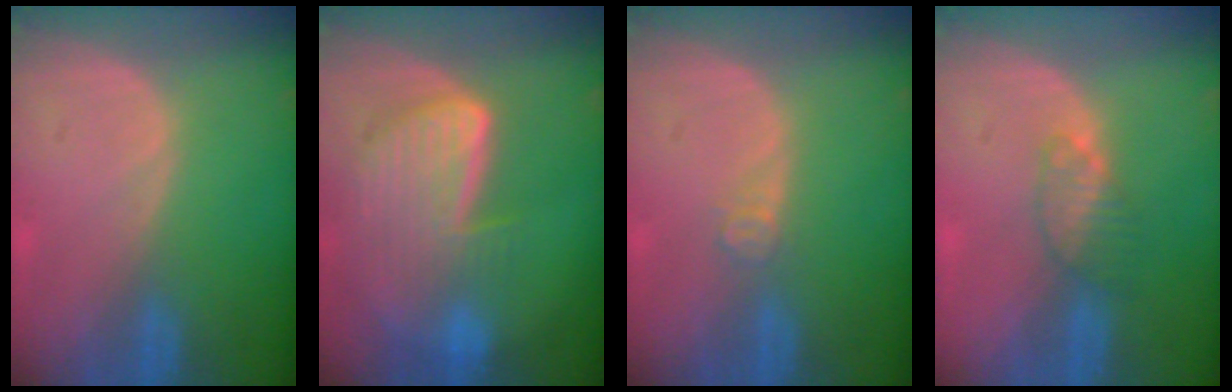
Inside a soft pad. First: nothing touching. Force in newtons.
{"total": 9.3, "press": 8.1, "slide": 4.6}
{"total": 2.0, "press": 1.6, "slide": 1.1}
{"total": 3.4, "press": 3.2, "slide": 0.9}